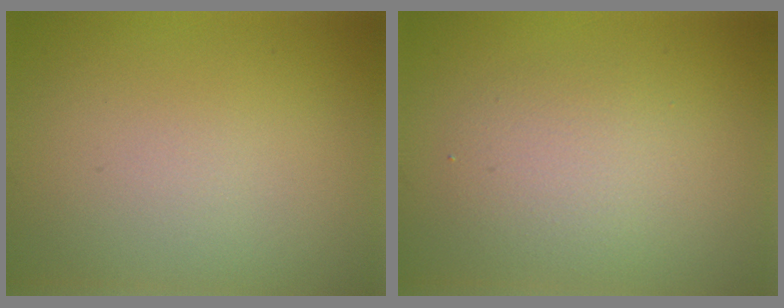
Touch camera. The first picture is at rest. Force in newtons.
{"total": 2.9, "press": 2.9, "slide": 0.2}